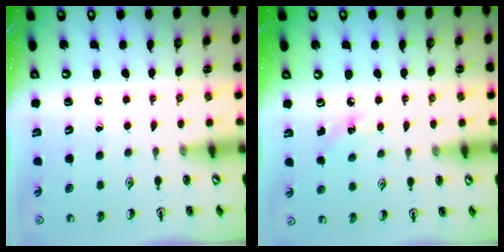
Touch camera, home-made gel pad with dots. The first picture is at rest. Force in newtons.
{"total": 3.8, "press": 3.6, "slide": 1.2}